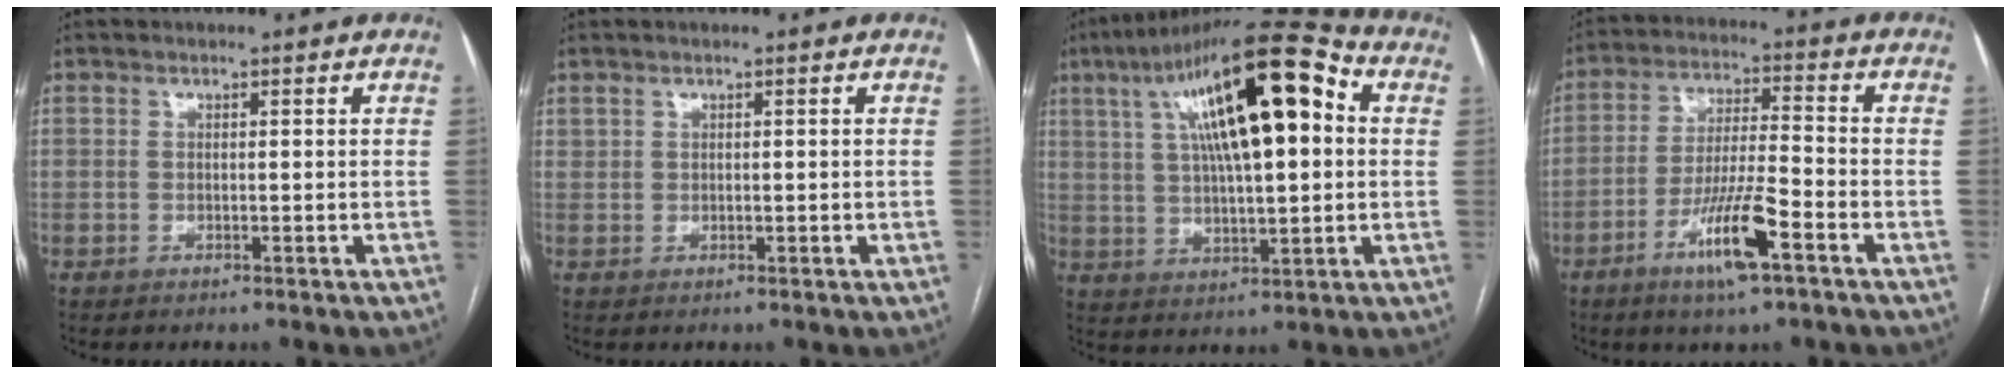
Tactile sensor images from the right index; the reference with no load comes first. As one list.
[{"total": 0.7, "force": [0.5, 0.4, 0.3], "torque": [-0.005, 0.003, 0.013]}, {"total": 21.3, "force": [6.4, 5.2, 19.7], "torque": [-0.339, 0.052, 0.100]}, {"total": 10.5, "force": [-5.5, 0.9, 8.9], "torque": [-0.169, -0.010, -0.100]}]